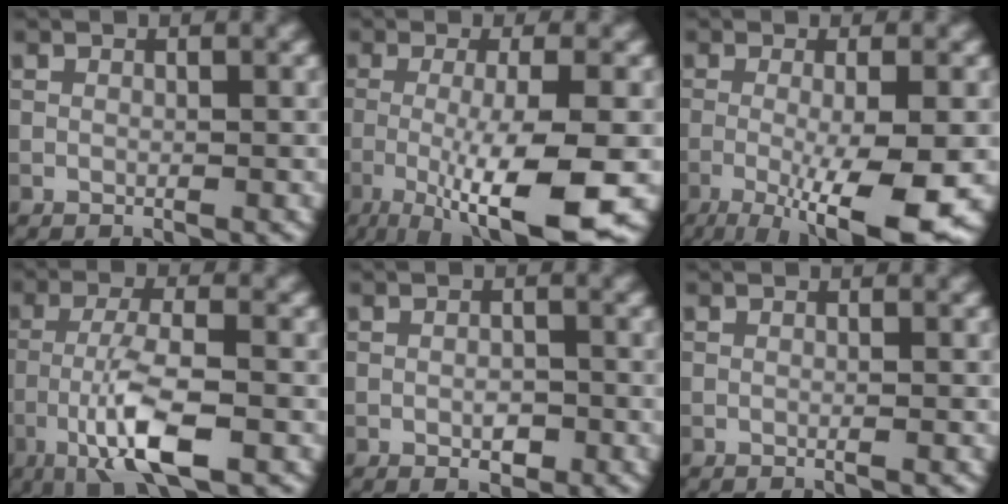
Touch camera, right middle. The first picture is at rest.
{"total": 9.9, "force": [-3.2, 1.9, 9.2], "torque": [-0.140, -0.013, -0.056]}
{"total": 9.6, "force": [-3.2, 2.0, 8.8], "torque": [-0.130, -0.012, -0.048]}
{"total": 7.0, "force": [-3.0, 1.7, 6.1], "torque": [-0.114, 0.006, -0.062]}
{"total": 1.9, "force": [-0.7, 1.0, 1.5], "torque": [-0.022, 0.000, -0.011]}
{"total": 0.6, "force": [-0.1, 0.1, 0.6], "torque": [-0.006, -0.002, -0.003]}